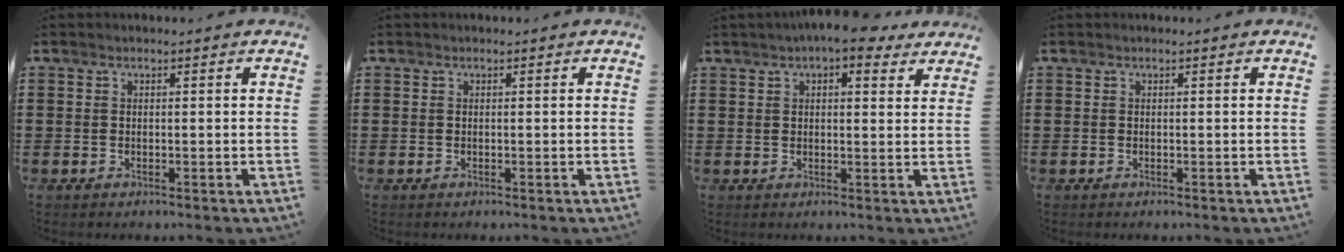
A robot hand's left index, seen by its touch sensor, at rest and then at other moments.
{"total": 0.0}
{"total": 4.9, "force": [3.6, 1.3, 3.0], "torque": [-0.052, -0.003, 0.060]}
{"total": 0.0}